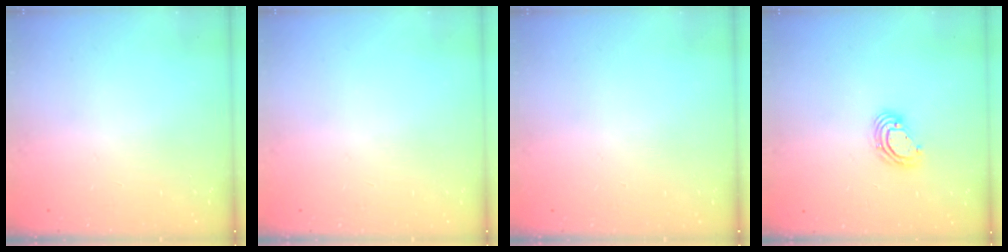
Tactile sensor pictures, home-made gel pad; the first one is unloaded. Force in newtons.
{"total": 0.0}
{"total": 0.0}
{"total": 7.3, "press": 7.2, "slide": 1.1}